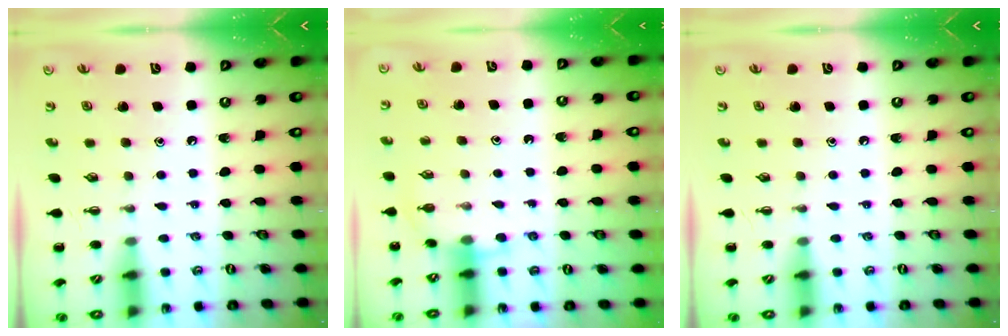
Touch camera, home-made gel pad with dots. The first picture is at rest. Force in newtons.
{"total": 5.1, "press": 5.1, "slide": 0.5}
{"total": 0.0}